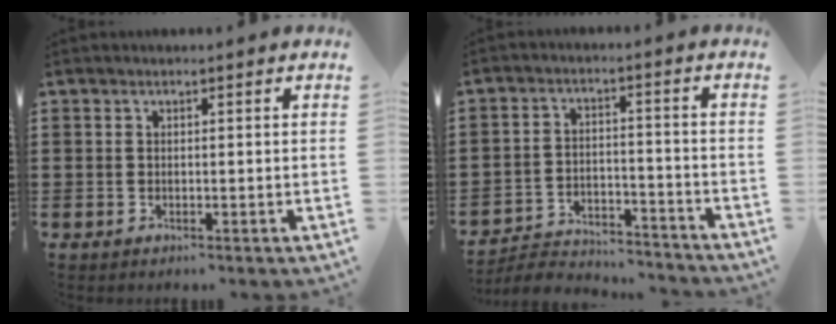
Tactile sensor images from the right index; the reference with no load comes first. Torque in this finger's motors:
{"motor_torque": [-0.85, -0.68, 0.07, -0.01]}